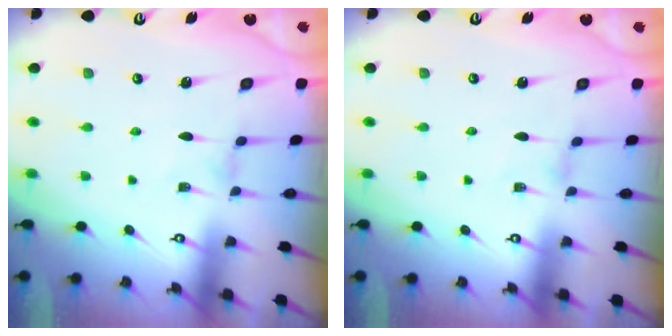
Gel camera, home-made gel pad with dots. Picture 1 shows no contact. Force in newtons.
{"total": 0.7, "press": 0.7, "slide": 0.3}